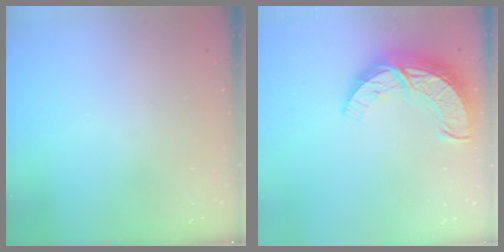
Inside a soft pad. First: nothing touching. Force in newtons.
{"total": 11.9, "press": 11.9, "slide": 0.8}